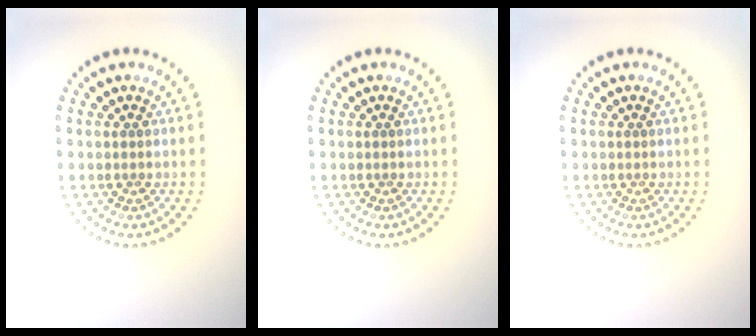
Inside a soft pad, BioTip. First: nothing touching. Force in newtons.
{"total": 0.0}
{"total": 0.0}